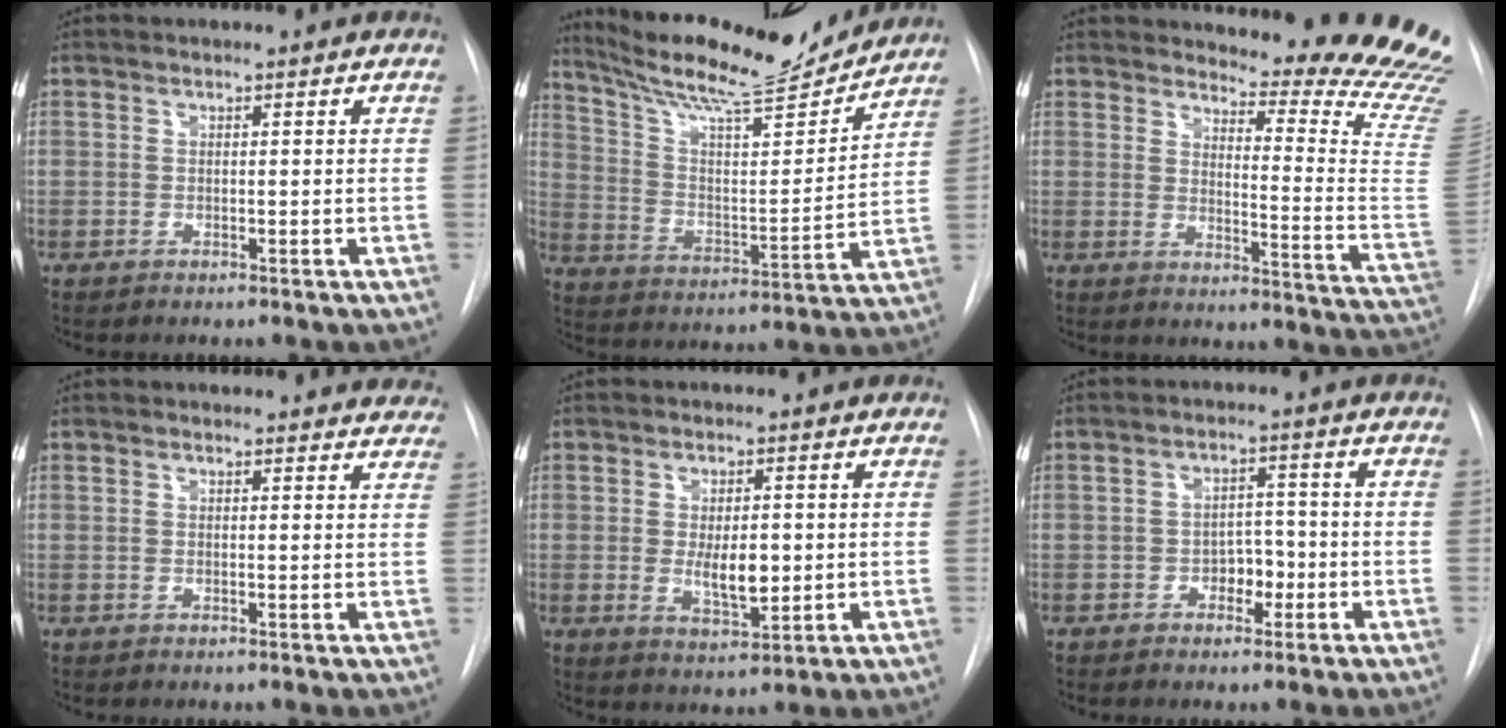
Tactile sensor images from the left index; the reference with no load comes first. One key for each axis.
{"total": 18.4, "fx": 16.9, "fy": 1.6, "fz": 7.0, "tx": -0.126, "ty": -0.025, "tz": 0.268}
{"total": 17.7, "fx": 17.2, "fy": -1.2, "fz": 4.2, "tx": -0.063, "ty": -0.178, "tz": 0.189}
{"total": 9.9, "fx": 9.4, "fy": 2.6, "fz": 1.2, "tx": 0.023, "ty": -0.020, "tz": 0.072}
{"total": 5.4, "fx": -0.8, "fy": 2.2, "fz": 4.9, "tx": -0.082, "ty": -0.016, "tz": -0.004}
{"total": 3.8, "fx": -2.2, "fy": 2.3, "fz": 2.2, "tx": -0.023, "ty": 0.003, "tz": -0.033}